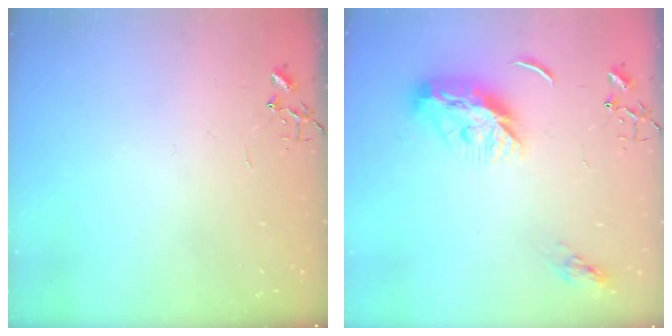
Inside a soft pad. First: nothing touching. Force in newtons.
{"total": 12.7, "press": 12.7, "slide": 0.3}